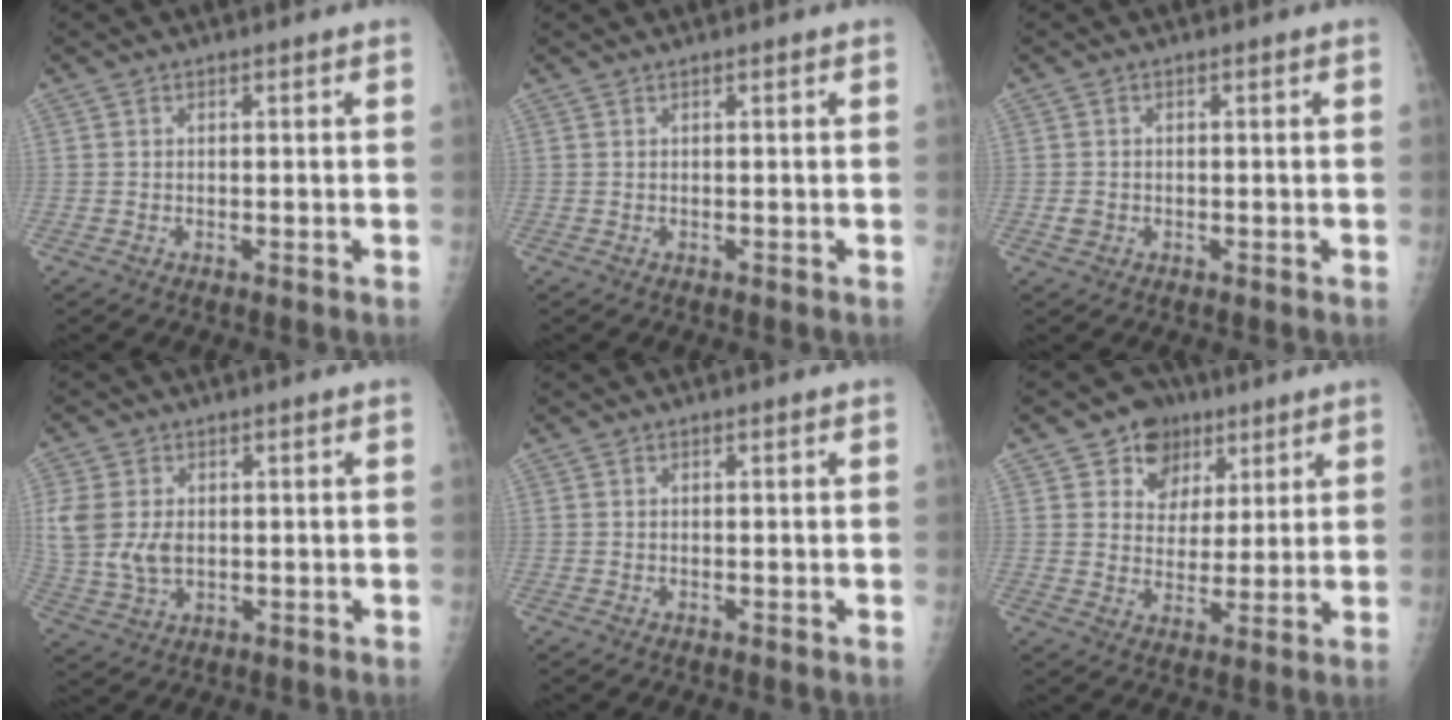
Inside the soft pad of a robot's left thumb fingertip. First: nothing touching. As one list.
[{"total": 0.0}, {"total": 1.6, "force": [-0.4, 1.5, 0.7], "torque": [-0.009, 0.002, -0.004]}, {"total": 9.8, "force": [1.1, 6.9, 6.8], "torque": [-0.159, -0.004, 0.032]}, {"total": 0.0}, {"total": 9.2, "force": [4.9, 7.4, 2.3], "torque": [0.001, -0.016, 0.079]}]